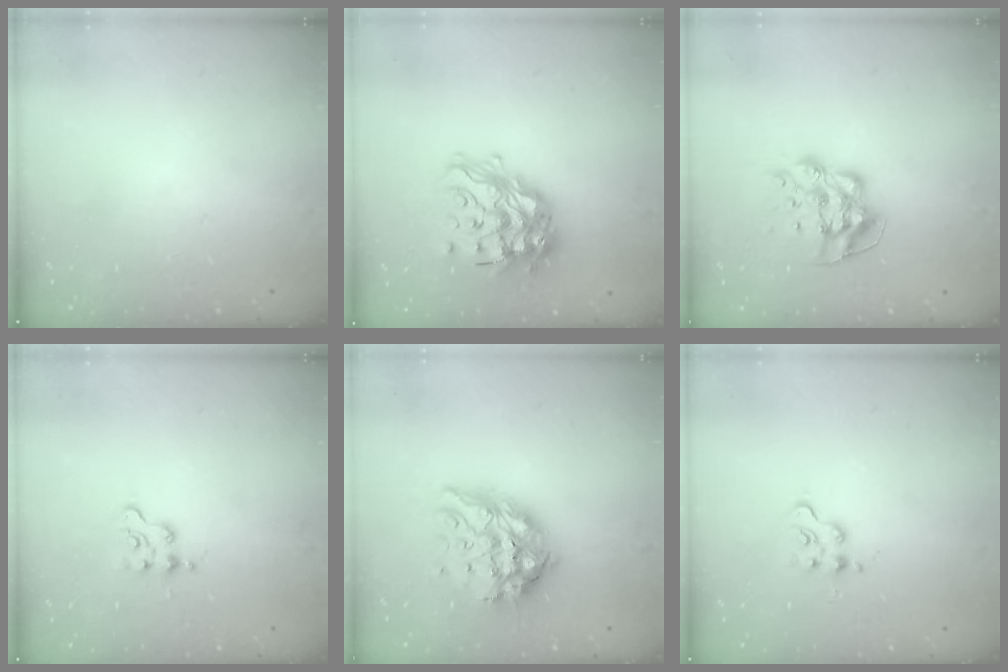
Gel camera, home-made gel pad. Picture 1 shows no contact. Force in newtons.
{"total": 19.5, "press": 19.5, "slide": 1.4}
{"total": 10.3, "press": 10.3, "slide": 1.0}
{"total": 3.0, "press": 3.0, "slide": 0.5}
{"total": 17.7, "press": 17.6, "slide": 1.4}
{"total": 4.6, "press": 4.6, "slide": 0.5}